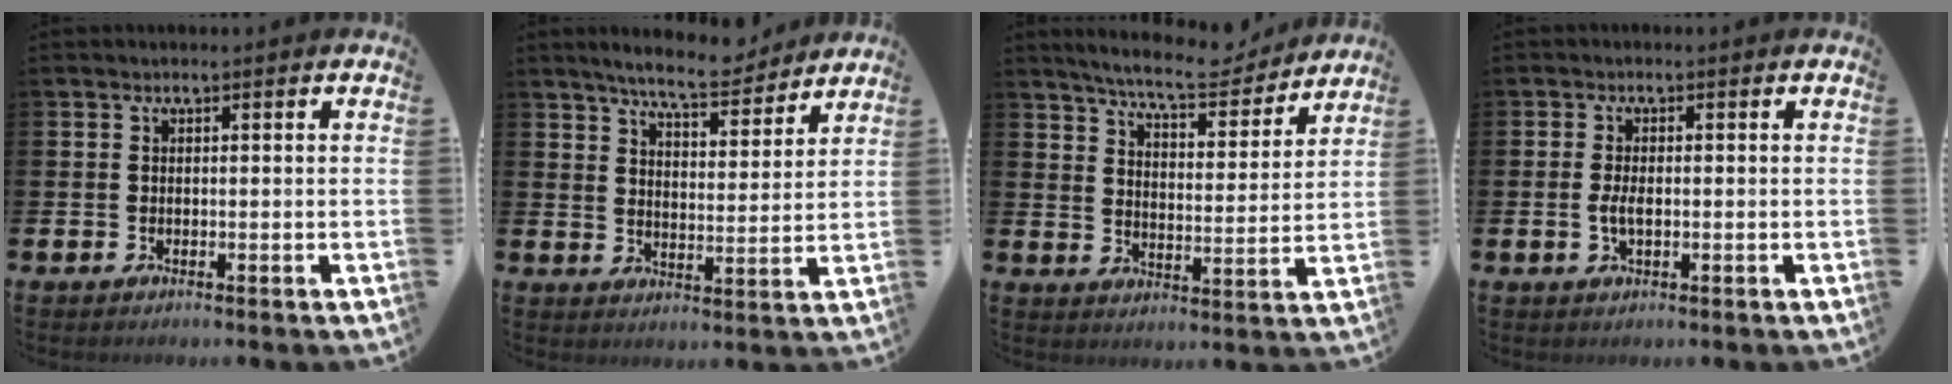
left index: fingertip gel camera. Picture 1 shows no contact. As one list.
[{"total": 7.2, "force": [6.9, 0.8, 2.0], "torque": [-0.049, -0.040, 0.120]}, {"total": 7.9, "force": [7.4, 0.9, 2.5], "torque": [-0.064, -0.046, 0.127]}, {"total": 2.3, "force": [-0.3, 1.0, 2.0], "torque": [-0.035, 0.001, -0.007]}]